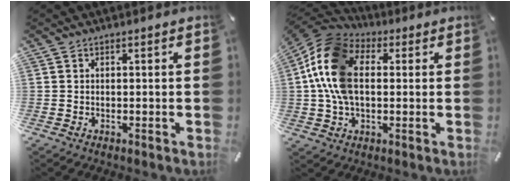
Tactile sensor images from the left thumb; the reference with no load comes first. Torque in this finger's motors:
{"motor_torque": [0.26, 1.42, 2.27, -0.49, 0.72]}